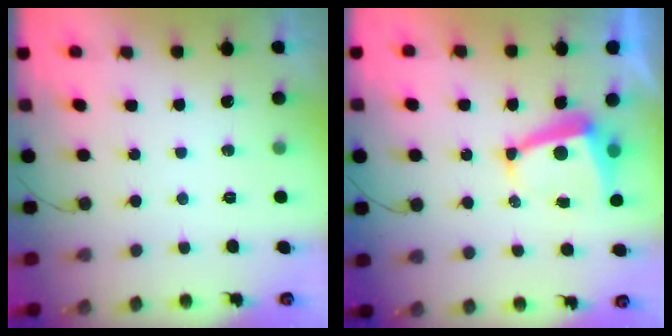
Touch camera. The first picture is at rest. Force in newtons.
{"total": 7.5, "press": 7.4, "slide": 1.1}